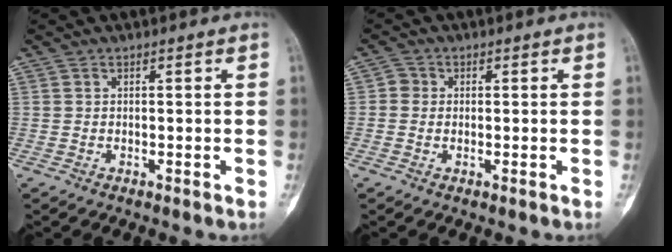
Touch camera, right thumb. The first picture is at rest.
{"total": 0.7, "force": [0.2, 0.6, 0.4], "torque": [-0.002, 0.001, 0.000]}